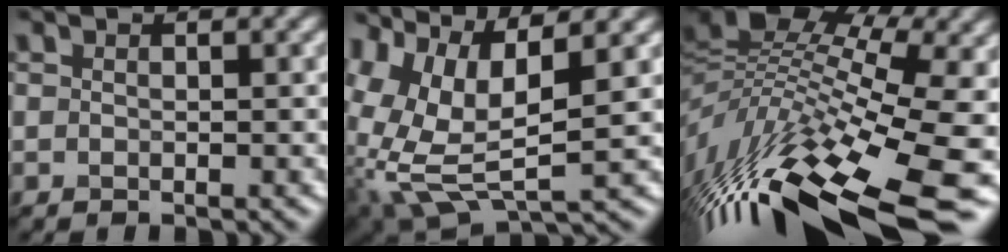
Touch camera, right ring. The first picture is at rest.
{"total": 9.1, "force": [2.7, 4.0, 7.7], "torque": [-0.180, -0.005, 0.055]}
{"total": 15.6, "force": [-3.4, 6.2, 13.9], "torque": [-0.278, 0.003, -0.061]}